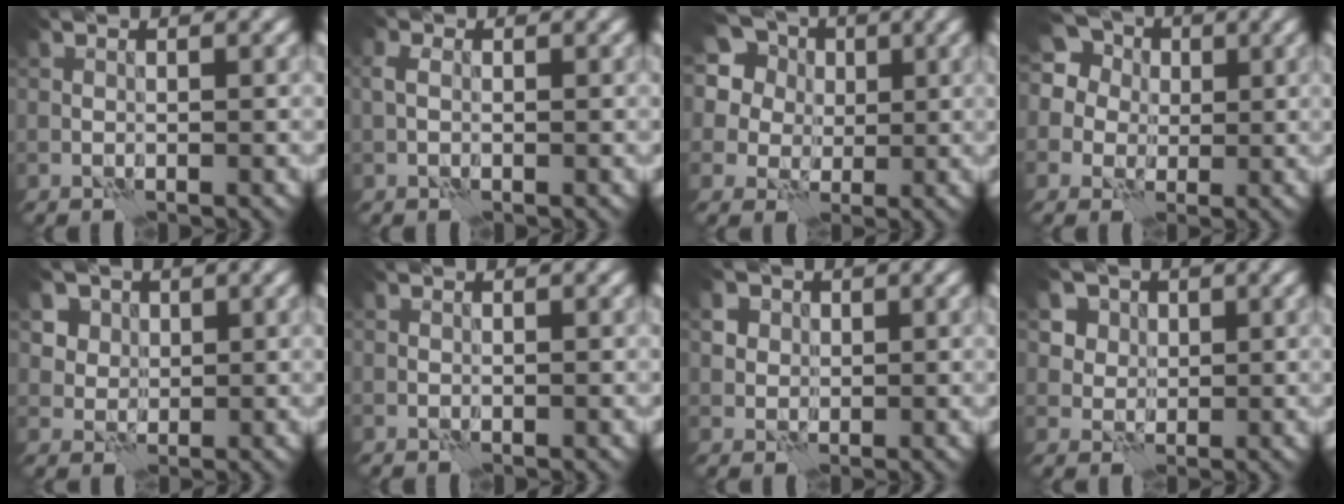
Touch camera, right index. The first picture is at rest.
{"total": 1.3, "force": [0.0, 0.9, 0.9], "torque": [-0.021, 0.004, -0.003]}
{"total": 12.2, "force": [5.8, 9.6, 4.9], "torque": [-0.136, 0.037, 0.084]}
{"total": 9.0, "force": [3.1, 7.5, 3.8], "torque": [-0.088, 0.038, 0.022]}
{"total": 6.7, "force": [3.5, 5.0, 2.7], "torque": [-0.060, 0.004, 0.052]}
{"total": 0.0}
{"total": 4.8, "force": [2.1, 3.8, 2.1], "torque": [-0.039, 0.015, 0.025]}
{"total": 7.0, "force": [3.5, 5.3, 2.9], "torque": [-0.063, 0.006, 0.049]}